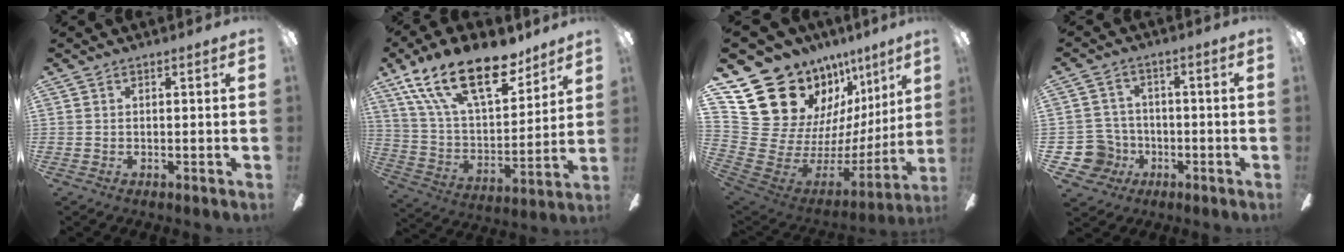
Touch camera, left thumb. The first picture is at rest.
{"total": 23.1, "force": [15.3, 10.1, 14.1], "torque": [-0.258, -0.089, 0.268]}
{"total": 21.3, "force": [14.5, 13.4, 8.0], "torque": [-0.121, -0.134, 0.310]}
{"total": 8.3, "force": [-2.5, 7.8, 1.5], "torque": [-0.069, 0.023, -0.040]}